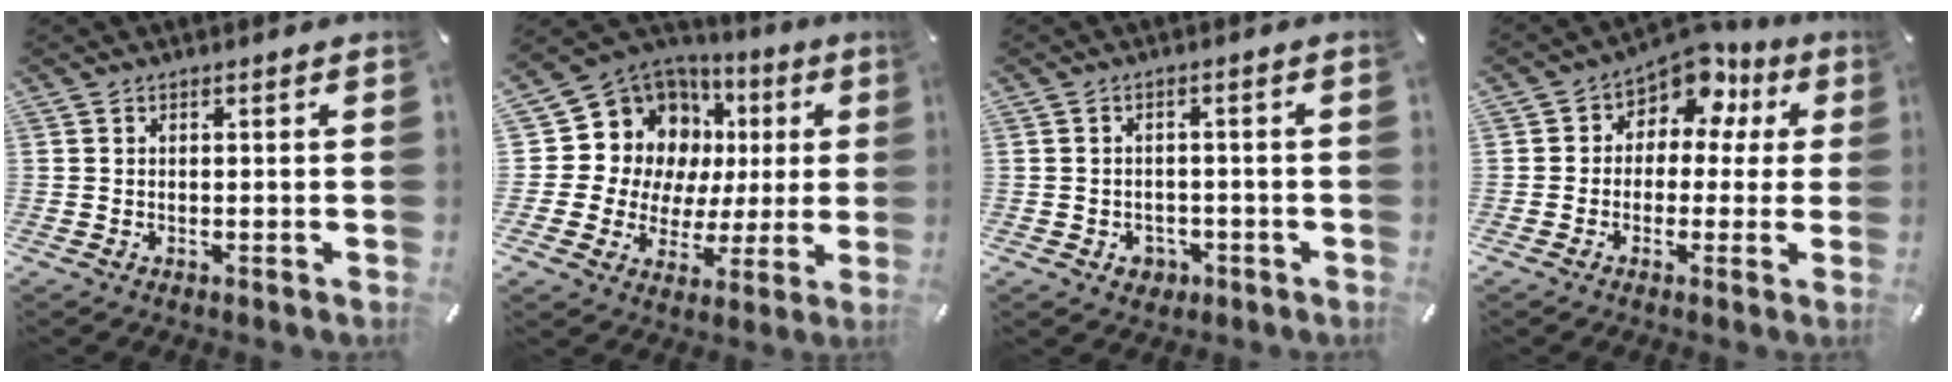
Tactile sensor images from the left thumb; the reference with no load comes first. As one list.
[{"total": 15.1, "force": [5.5, 13.1, 5.1], "torque": [-0.086, -0.055, 0.125]}, {"total": 3.6, "force": [-1.3, 3.1, 1.2], "torque": [-0.012, 0.003, -0.024]}, {"total": 7.8, "force": [3.4, 5.9, 3.8], "torque": [-0.064, -0.023, 0.059]}]